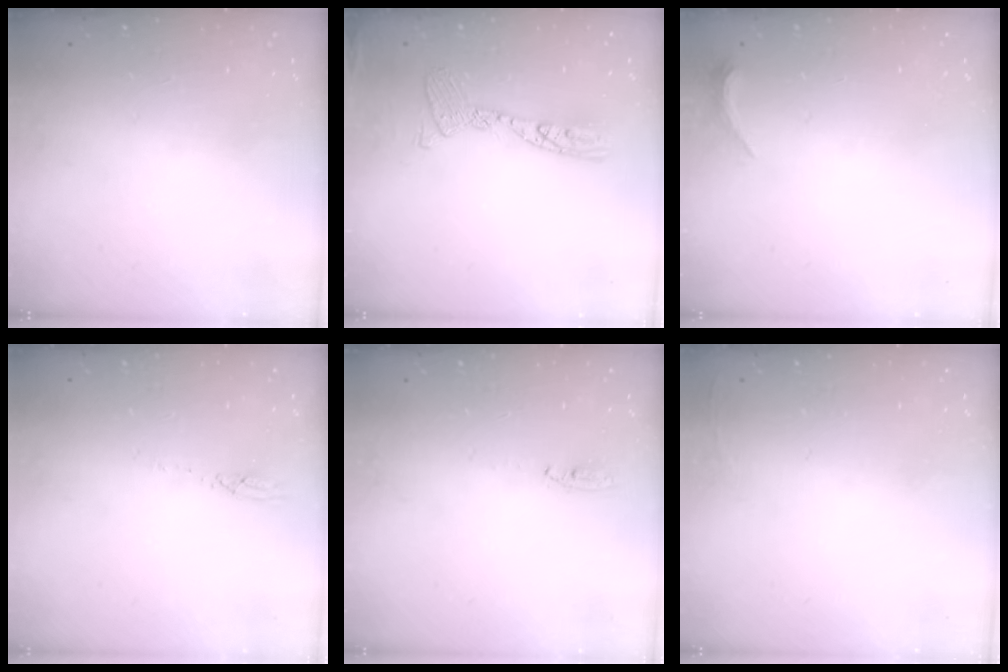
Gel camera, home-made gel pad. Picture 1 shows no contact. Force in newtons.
{"total": 12.0, "press": 11.9, "slide": 1.1}
{"total": 4.8, "press": 4.7, "slide": 0.9}
{"total": 2.7, "press": 2.7, "slide": 0.2}
{"total": 2.7, "press": 2.5, "slide": 1.0}
{"total": 2.5, "press": 2.4, "slide": 0.9}